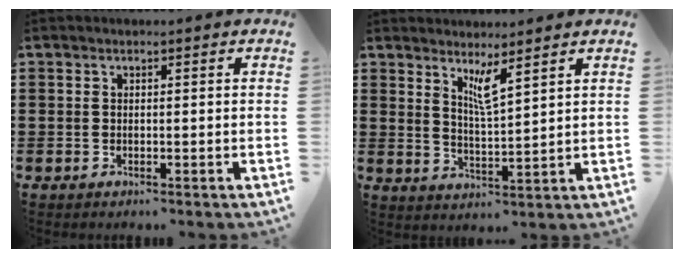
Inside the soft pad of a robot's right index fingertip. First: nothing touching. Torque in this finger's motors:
{"motor_torque": [-0.29, 0.41, 0.26, 0.03]}